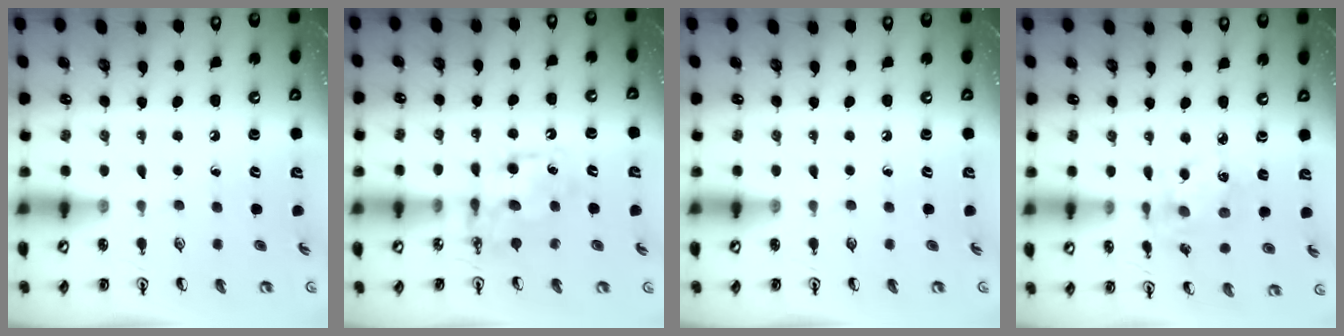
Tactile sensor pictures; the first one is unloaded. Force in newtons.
{"total": 8.2, "press": 8.2, "slide": 0.4}
{"total": 0.0}
{"total": 6.1, "press": 6.0, "slide": 1.2}